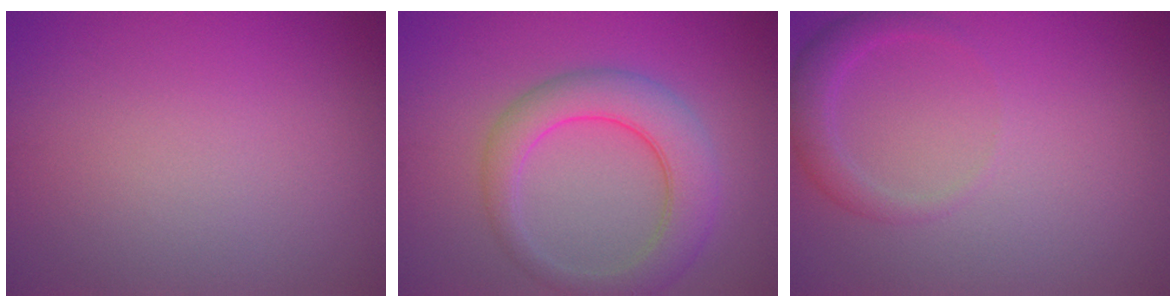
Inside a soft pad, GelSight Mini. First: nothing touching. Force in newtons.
{"total": 5.4, "press": 5.4, "slide": 0.1}
{"total": 2.1, "press": 2.1, "slide": 0.2}